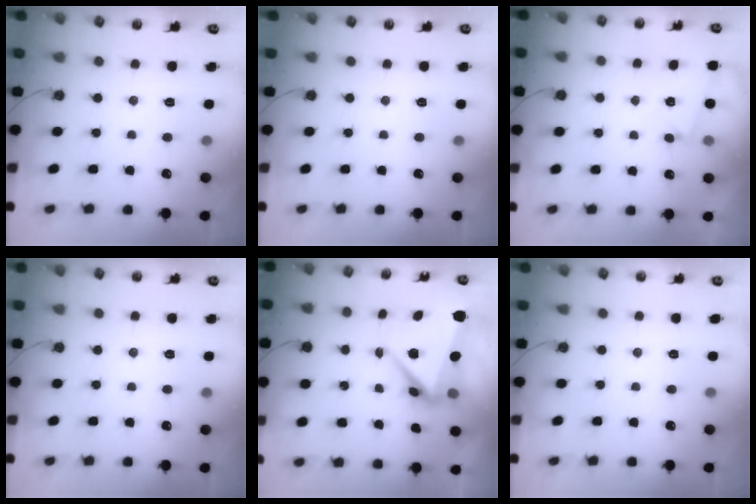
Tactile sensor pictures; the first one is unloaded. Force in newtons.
{"total": 0.0}
{"total": 2.5, "press": 1.5, "slide": 2.0}
{"total": 0.0}
{"total": 8.4, "press": 8.2, "slide": 1.7}
{"total": 0.0}